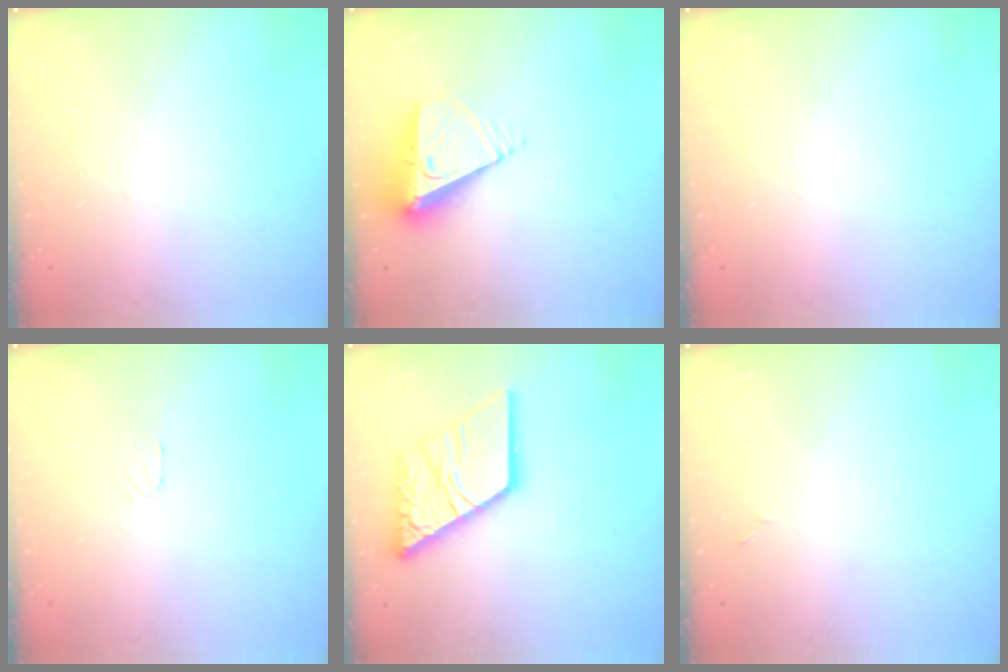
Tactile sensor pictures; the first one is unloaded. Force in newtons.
{"total": 9.4, "press": 9.4, "slide": 1.0}
{"total": 0.0}
{"total": 4.0, "press": 4.0, "slide": 0.5}
{"total": 18.0, "press": 17.9, "slide": 2.1}
{"total": 1.9, "press": 1.9, "slide": 0.3}